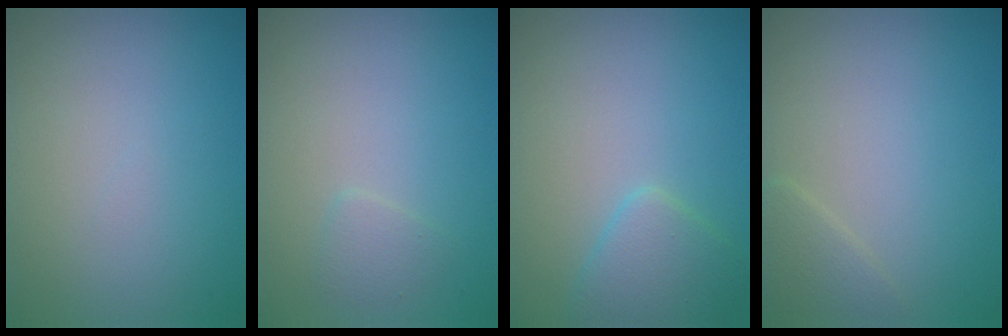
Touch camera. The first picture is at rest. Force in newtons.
{"total": 1.0, "press": 1.0, "slide": 0.1}
{"total": 2.7, "press": 2.7, "slide": 0.1}
{"total": 1.4, "press": 1.4, "slide": 0.2}